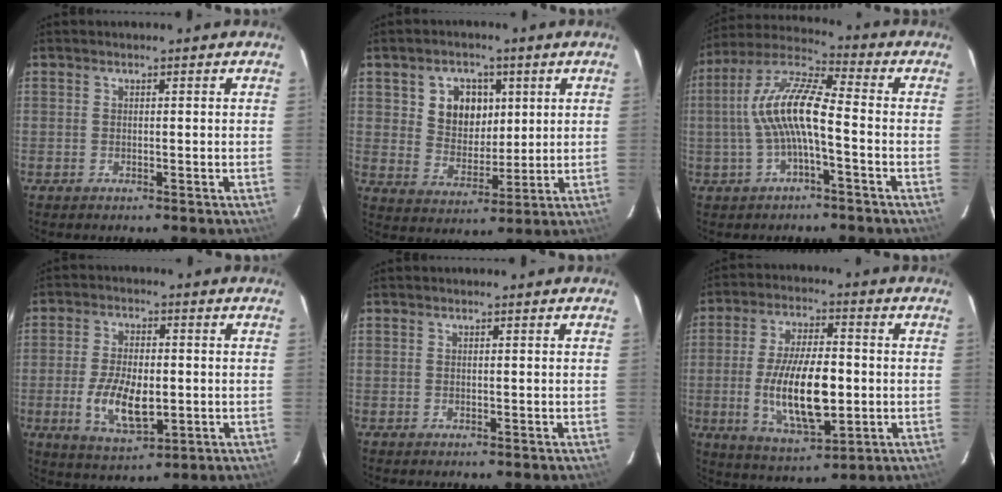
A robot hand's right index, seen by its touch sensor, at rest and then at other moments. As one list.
[{"total": 8.8, "force": [2.8, 7.2, 4.1], "torque": [-0.079, 0.015, 0.059]}, {"total": 11.5, "force": [-1.7, 2.6, 11.1], "torque": [-0.226, 0.016, -0.034]}, {"total": 10.4, "force": [-2.1, 5.1, 8.8], "torque": [-0.178, -0.011, -0.032]}, {"total": 0.0}, {"total": 15.7, "force": [-2.2, 6.4, 14.1], "torque": [-0.271, -0.012, -0.029]}]